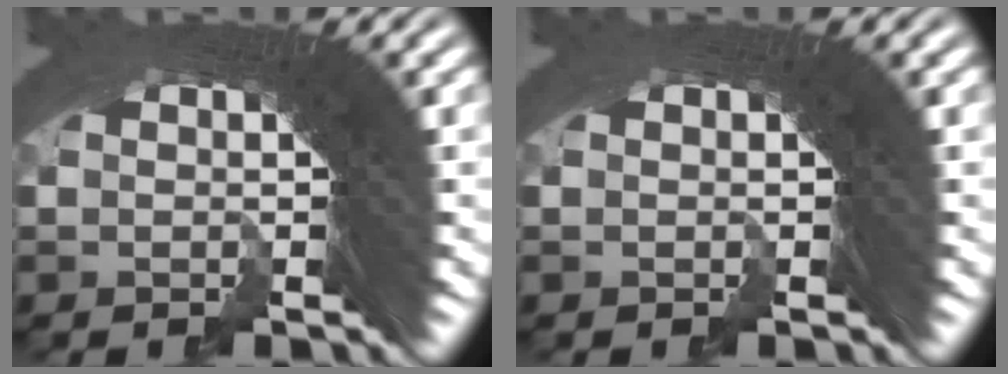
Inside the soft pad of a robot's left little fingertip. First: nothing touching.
{"total": 0.0}